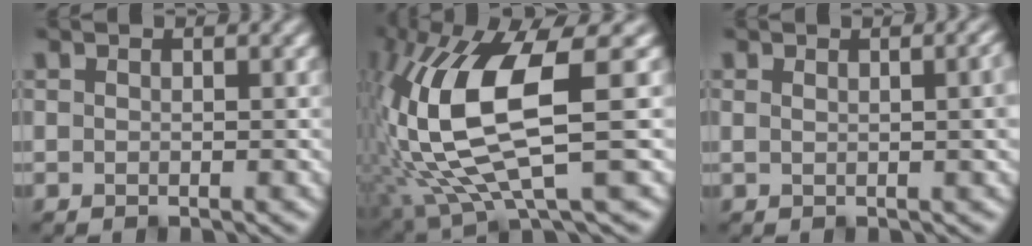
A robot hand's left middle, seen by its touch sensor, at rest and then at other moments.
{"total": 11.5, "force": [1.1, 3.7, 10.8], "torque": [-0.221, -0.011, 0.026]}
{"total": 5.5, "force": [2.1, 2.6, 4.4], "torque": [-0.024, 0.033, 0.001]}